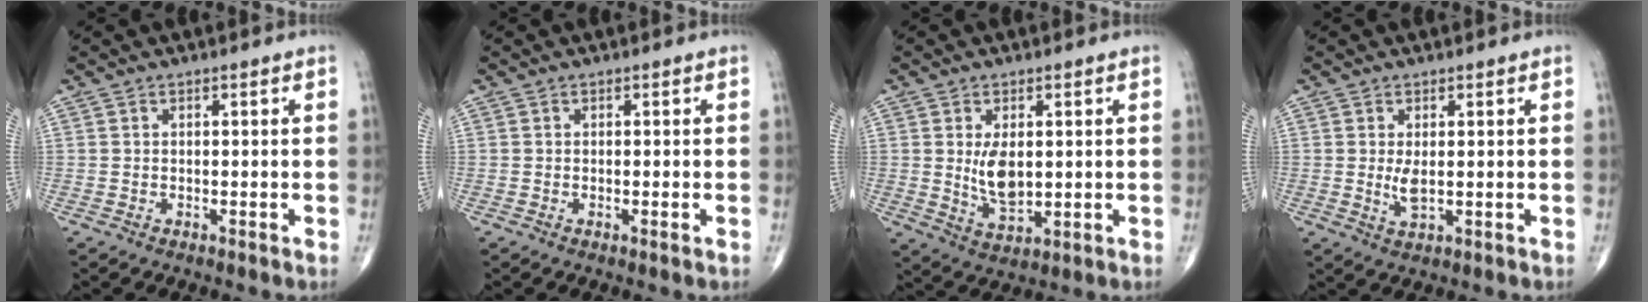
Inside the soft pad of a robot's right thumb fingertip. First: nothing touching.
{"total": 0.7, "force": [-0.2, 0.0, 0.7], "torque": [-0.011, -0.001, -0.003]}
{"total": 6.8, "force": [0.9, 3.7, 5.7], "torque": [-0.091, -0.017, 0.025]}
{"total": 2.8, "force": [0.2, 1.1, 2.6], "torque": [-0.053, -0.010, 0.010]}